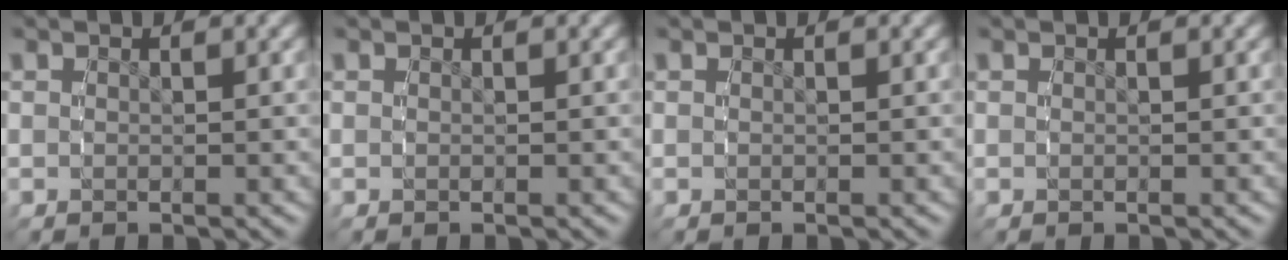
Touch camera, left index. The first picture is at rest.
{"total": 0.0}
{"total": 0.0}
{"total": 0.0}